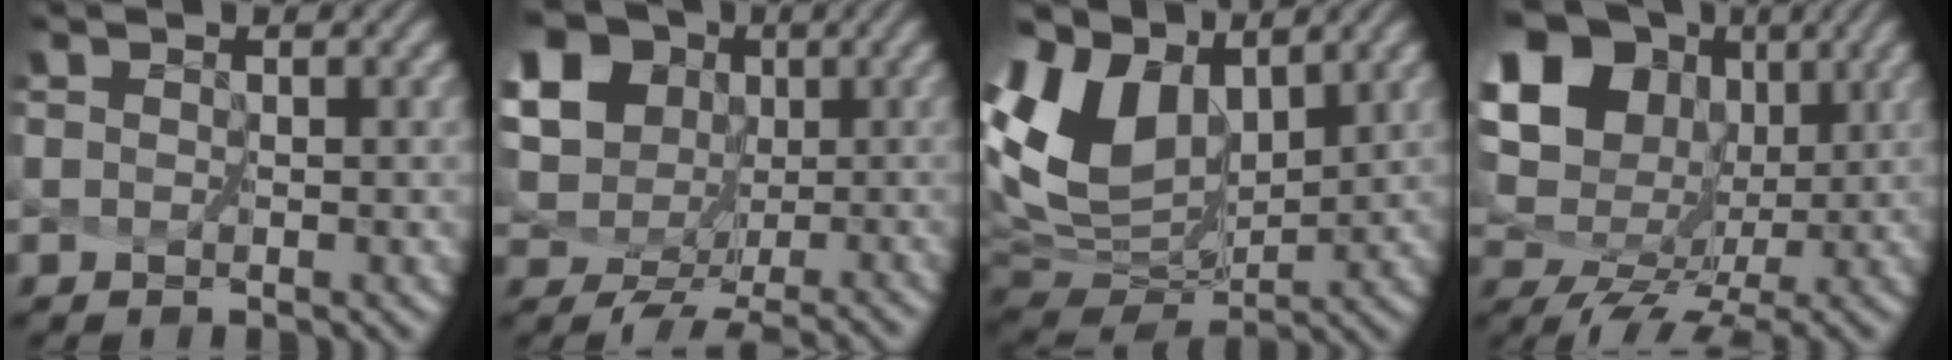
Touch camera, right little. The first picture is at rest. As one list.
[{"total": 14.2, "force": [2.2, 12.3, 6.7], "torque": [-0.162, 0.027, 0.040]}, {"total": 8.6, "force": [3.9, 5.3, 5.6], "torque": [-0.142, 0.010, 0.087]}, {"total": 13.9, "force": [4.1, 9.9, 8.8], "torque": [-0.176, 0.028, 0.090]}]